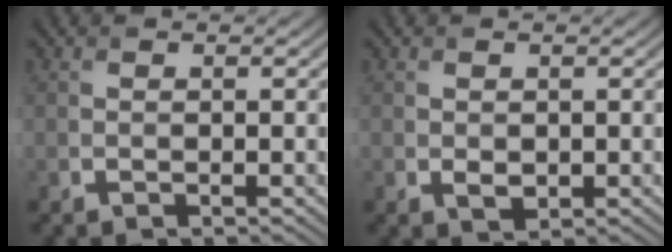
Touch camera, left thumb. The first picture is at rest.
{"total": 1.3, "force": [0.0, 1.0, 0.8], "torque": [-0.017, -0.006, 0.005]}